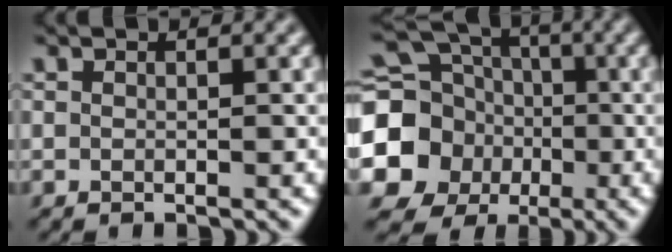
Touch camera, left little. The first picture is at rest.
{"total": 14.8, "force": [-2.4, 13.7, 5.0], "torque": [-0.144, -0.012, -0.071]}